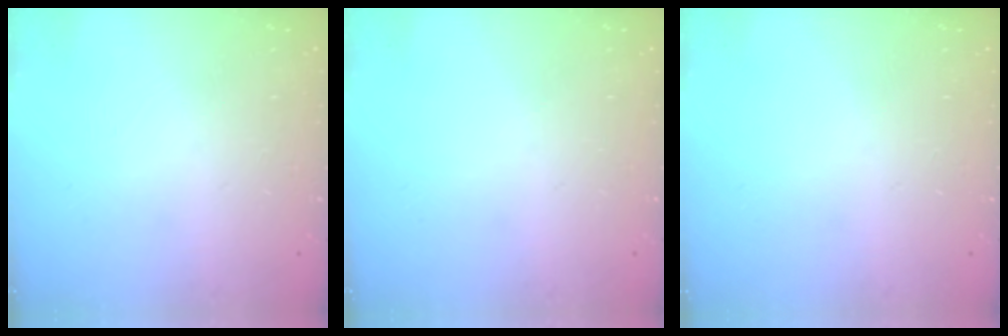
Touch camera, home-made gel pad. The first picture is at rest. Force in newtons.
{"total": 0.0}
{"total": 0.0}